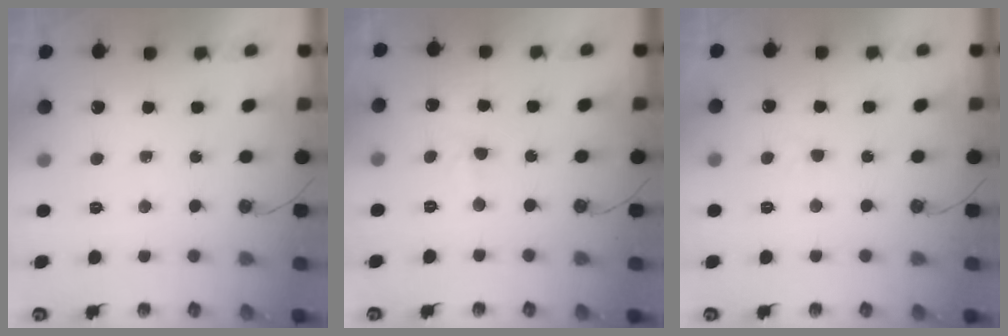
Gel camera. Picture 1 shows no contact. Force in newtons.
{"total": 2.9, "press": 2.9, "slide": 0.4}
{"total": 1.9, "press": 1.8, "slide": 0.4}